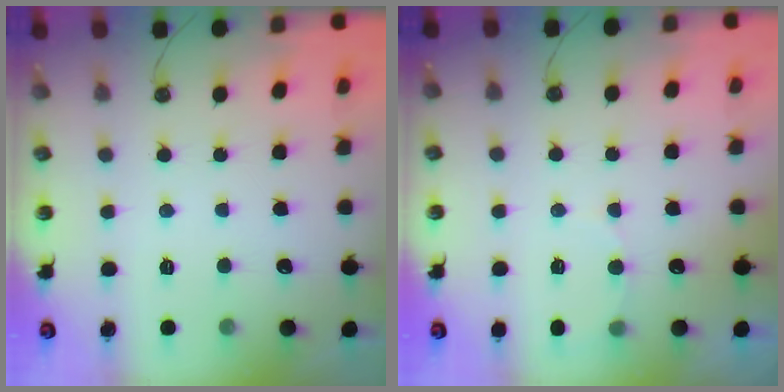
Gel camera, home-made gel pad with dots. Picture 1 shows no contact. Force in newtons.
{"total": 4.4, "press": 4.3, "slide": 1.2}